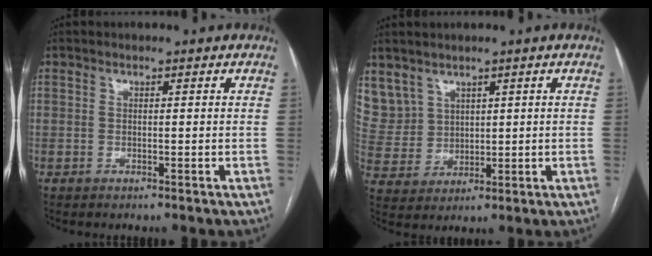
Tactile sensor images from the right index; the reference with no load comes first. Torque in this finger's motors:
{"motor_torque": [-0.07, 0.21, 0.04, 0.05]}